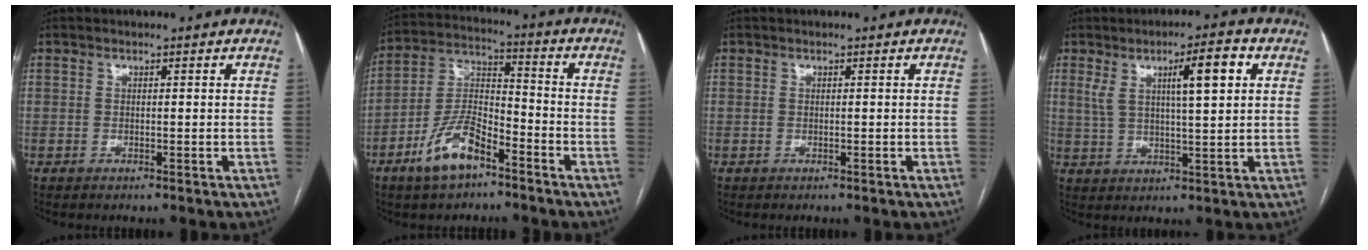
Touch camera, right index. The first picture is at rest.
{"total": 10.4, "force": [-6.3, 3.8, 7.4], "torque": [-0.162, 0.006, -0.118]}
{"total": 0.0}
{"total": 8.5, "force": [3.2, 1.0, 7.8], "torque": [-0.133, 0.014, 0.053]}